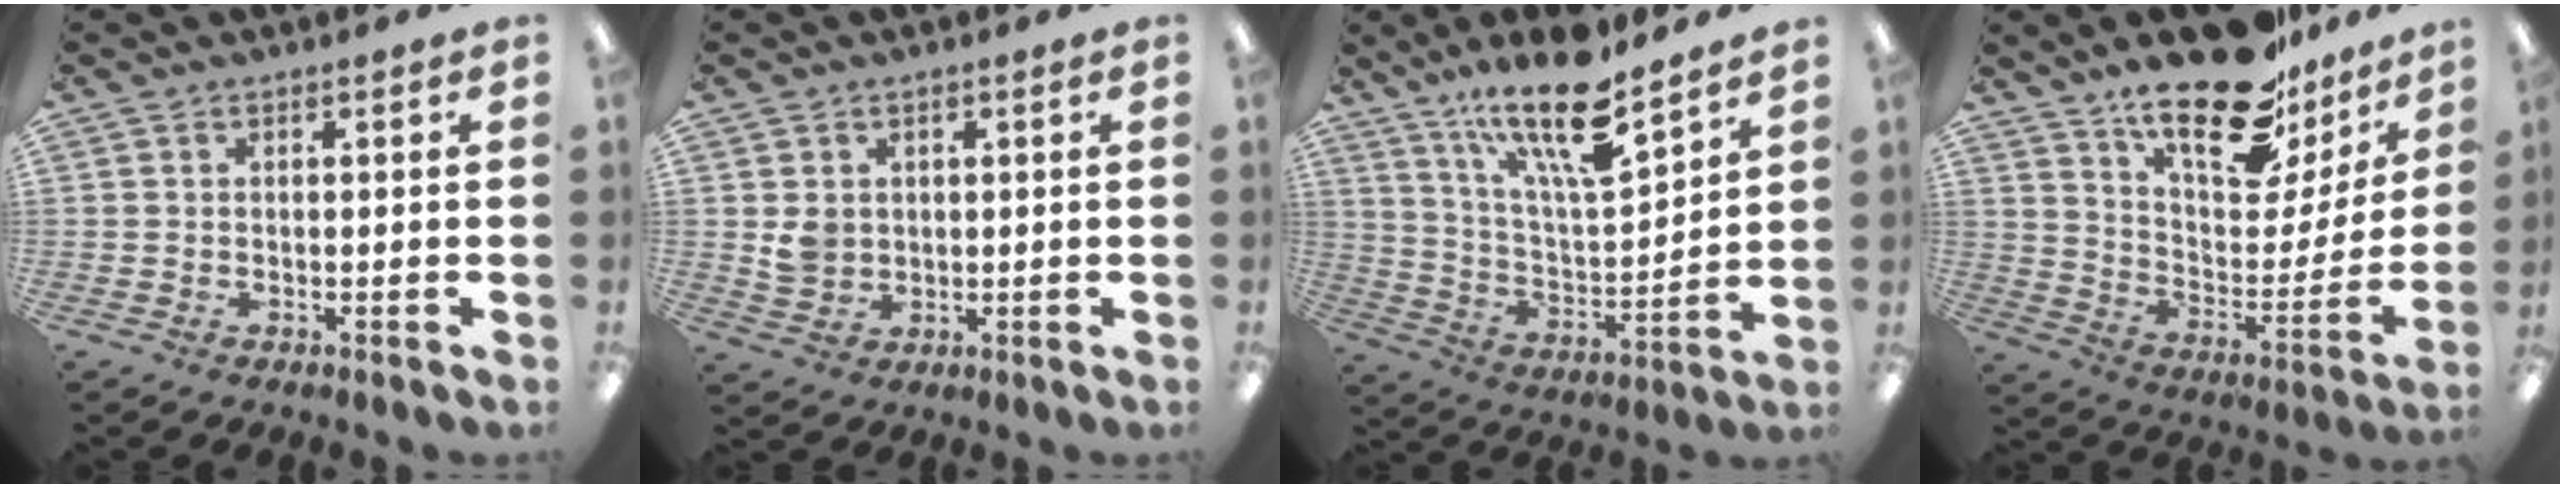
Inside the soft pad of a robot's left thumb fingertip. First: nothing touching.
{"total": 3.9, "force": [1.1, 3.4, 1.5], "torque": [-0.016, -0.001, 0.019]}
{"total": 18.7, "force": [13.8, 5.0, 11.5], "torque": [-0.204, -0.081, 0.232]}
{"total": 22.4, "force": [17.3, 8.3, 11.6], "torque": [-0.182, -0.116, 0.296]}